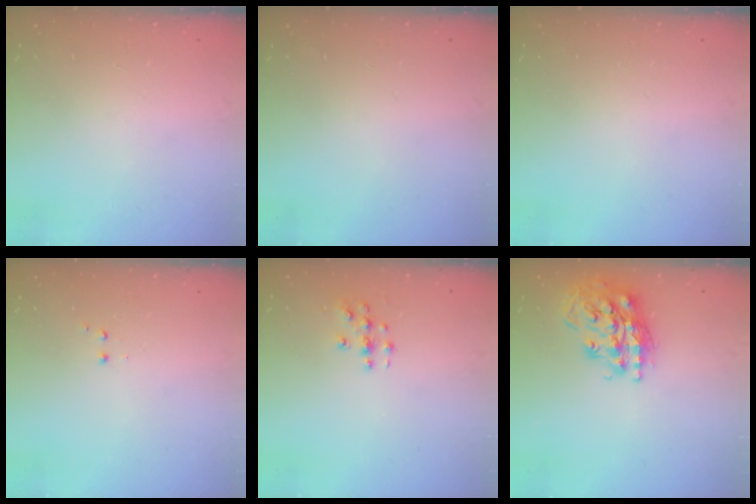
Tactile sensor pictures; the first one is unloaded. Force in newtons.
{"total": 0.0}
{"total": 0.0}
{"total": 1.2, "press": 1.1, "slide": 0.5}
{"total": 3.5, "press": 3.4, "slide": 0.2}
{"total": 18.4, "press": 18.3, "slide": 1.7}